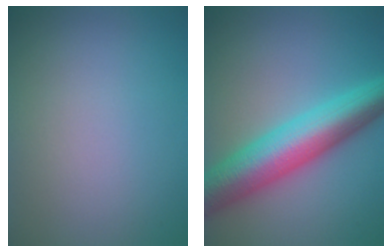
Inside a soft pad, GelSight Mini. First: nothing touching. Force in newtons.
{"total": 9.4, "press": 9.4, "slide": 0.0}